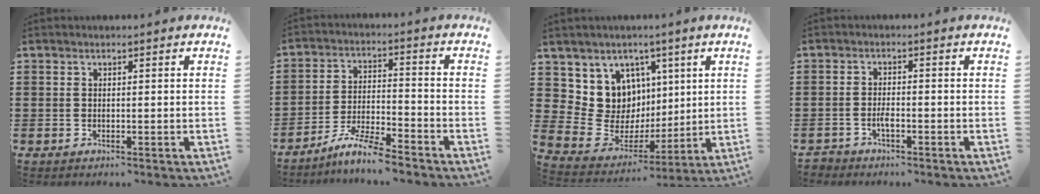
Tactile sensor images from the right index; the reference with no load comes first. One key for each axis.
{"total": 6.4, "fx": -5.8, "fy": 0.0, "fz": 2.7, "tx": -0.066, "ty": -0.008, "tz": -0.113}
{"total": 10.1, "fx": 3.2, "fy": 9.3, "fz": 2.3, "tx": -0.074, "ty": -0.037, "tz": 0.070}
{"total": 1.7, "fx": -1.2, "fy": 0.8, "fz": 1.0, "tx": -0.021, "ty": -0.001, "tz": -0.022}